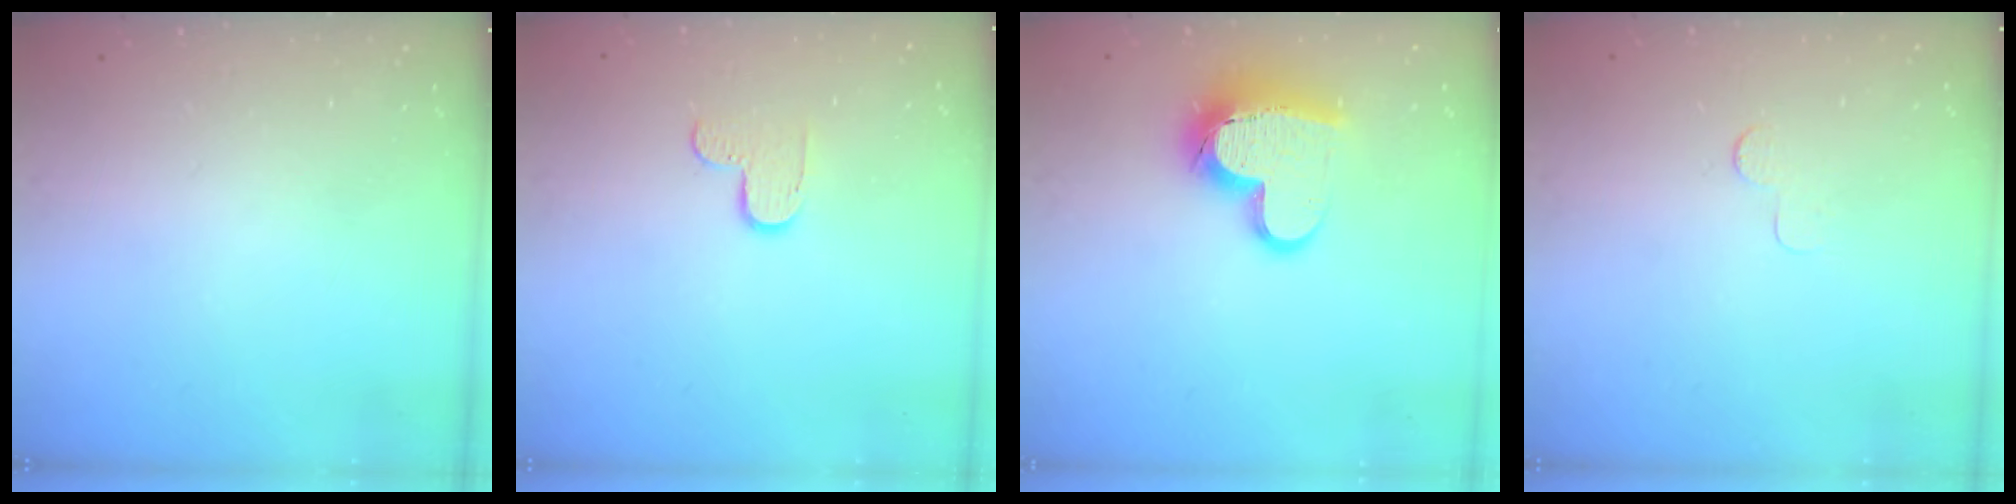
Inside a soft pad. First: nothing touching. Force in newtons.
{"total": 4.7, "press": 4.6, "slide": 0.4}
{"total": 15.0, "press": 14.9, "slide": 1.2}
{"total": 3.0, "press": 2.9, "slide": 0.3}